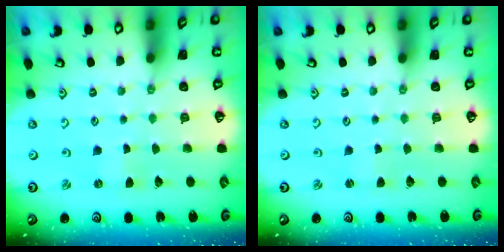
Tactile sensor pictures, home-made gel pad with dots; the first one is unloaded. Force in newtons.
{"total": 0.9, "press": 0.9, "slide": 0.1}